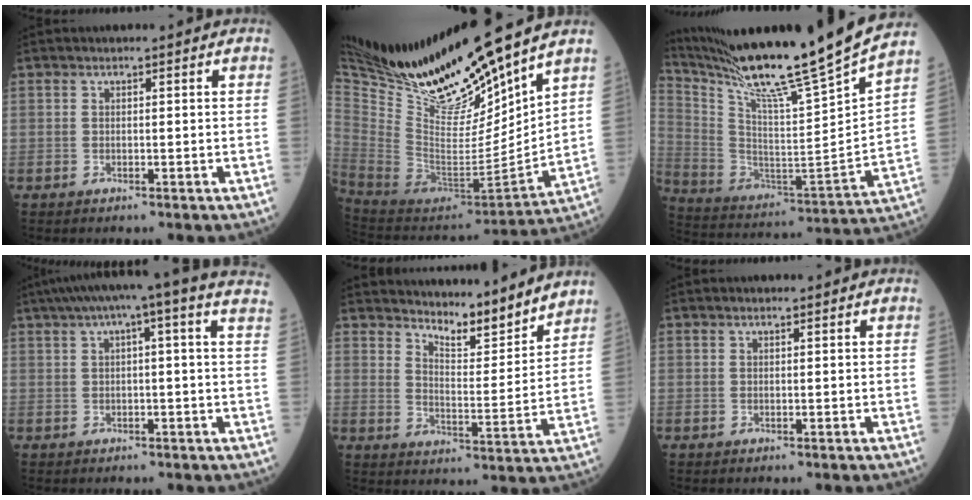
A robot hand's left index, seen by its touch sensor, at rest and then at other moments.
{"total": 22.1, "force": [19.4, 0.5, 10.6], "torque": [-0.191, -0.049, 0.356]}
{"total": 26.9, "force": [22.6, -2.3, 14.5], "torque": [-0.261, -0.073, 0.357]}
{"total": 12.1, "force": [8.3, 0.2, 8.8], "torque": [-0.141, 0.051, 0.094]}
{"total": 9.6, "force": [9.3, 0.7, 2.0], "torque": [-0.044, -0.014, 0.140]}
{"total": 1.0, "force": [1.0, 0.2, 0.2], "torque": [-0.008, 0.010, 0.017]}